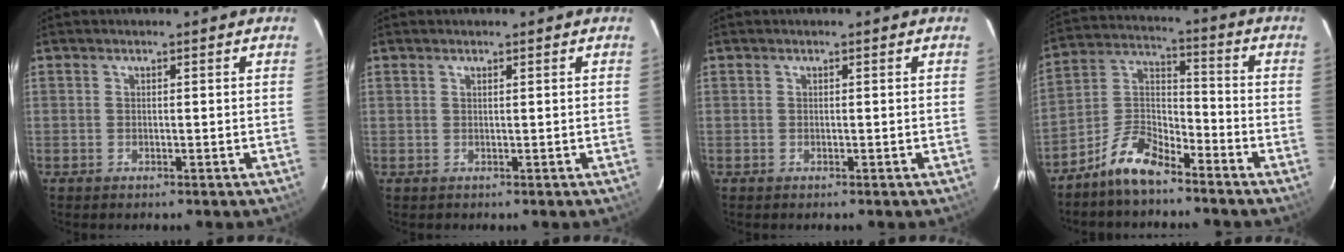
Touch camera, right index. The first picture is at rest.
{"total": 0.6, "force": [0.3, 0.5, 0.0], "torque": [-0.001, 0.002, 0.005]}
{"total": 0.0}
{"total": 10.5, "force": [-8.0, 3.6, 5.8], "torque": [-0.133, 0.037, -0.159]}